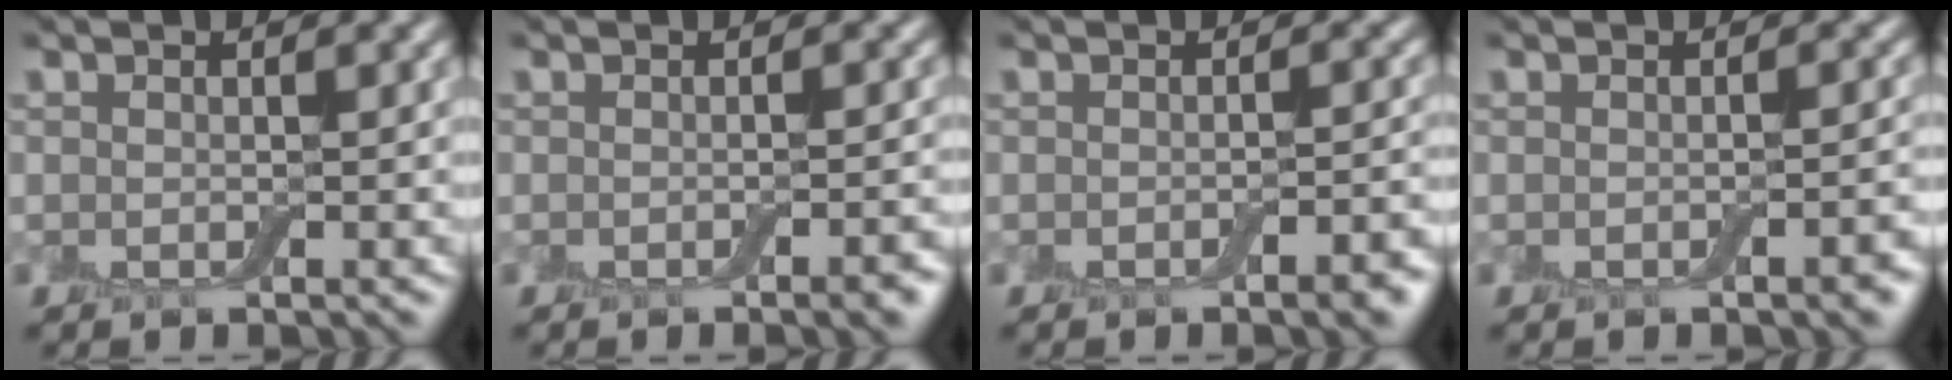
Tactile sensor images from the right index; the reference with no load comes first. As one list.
[{"total": 2.3, "force": [-1.1, 0.6, 1.9], "torque": [-0.018, 0.002, -0.017]}, {"total": 2.6, "force": [-1.3, 0.7, 2.2], "torque": [-0.024, 0.001, -0.019]}, {"total": 1.8, "force": [-0.8, 0.5, 1.6], "torque": [-0.016, 0.002, -0.009]}]